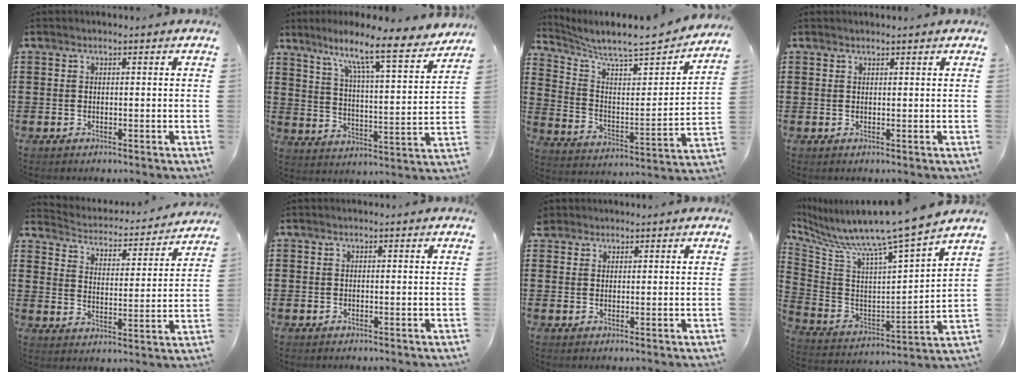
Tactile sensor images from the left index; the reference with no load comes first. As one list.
[{"total": 9.8, "force": [7.8, 0.2, 5.8], "torque": [-0.128, -0.061, 0.120]}, {"total": 6.2, "force": [5.7, 0.3, 2.6], "torque": [-0.078, -0.049, 0.090]}, {"total": 0.6, "force": [0.5, 0.0, 0.2], "torque": [-0.005, -0.001, 0.011]}, {"total": 3.0, "force": [2.9, 0.2, 0.1], "torque": [-0.024, -0.033, 0.041]}, {"total": 0.0}, {"total": 1.6, "force": [1.4, 0.9, 0.0], "torque": [-0.005, 0.005, 0.028]}, {"total": 9.6, "force": [8.5, -1.9, 4.1], "torque": [-0.110, -0.083, 0.127]}]